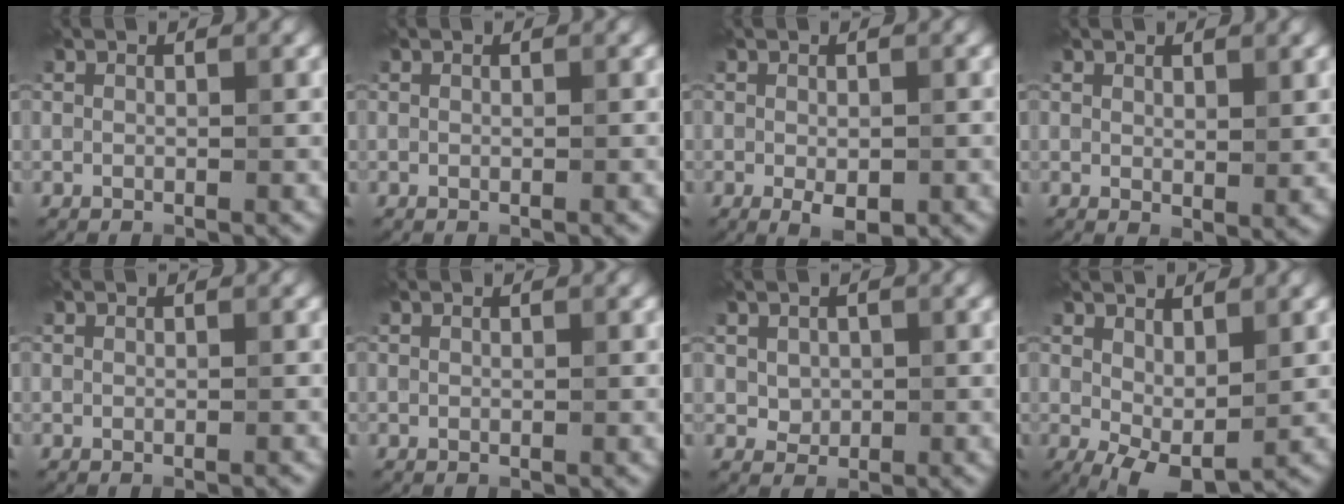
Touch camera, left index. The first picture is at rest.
{"total": 0.0}
{"total": 2.4, "force": [-0.6, 1.2, 2.0], "torque": [-0.032, -0.005, -0.005]}
{"total": 1.7, "force": [0.9, 0.7, 1.2], "torque": [-0.018, -0.004, 0.021]}
{"total": 0.0}
{"total": 0.0}
{"total": 1.6, "force": [0.4, 1.4, 0.7], "torque": [-0.014, -0.001, 0.009]}
{"total": 4.0, "force": [0.6, 2.0, 3.4], "torque": [-0.070, -0.007, 0.018]}